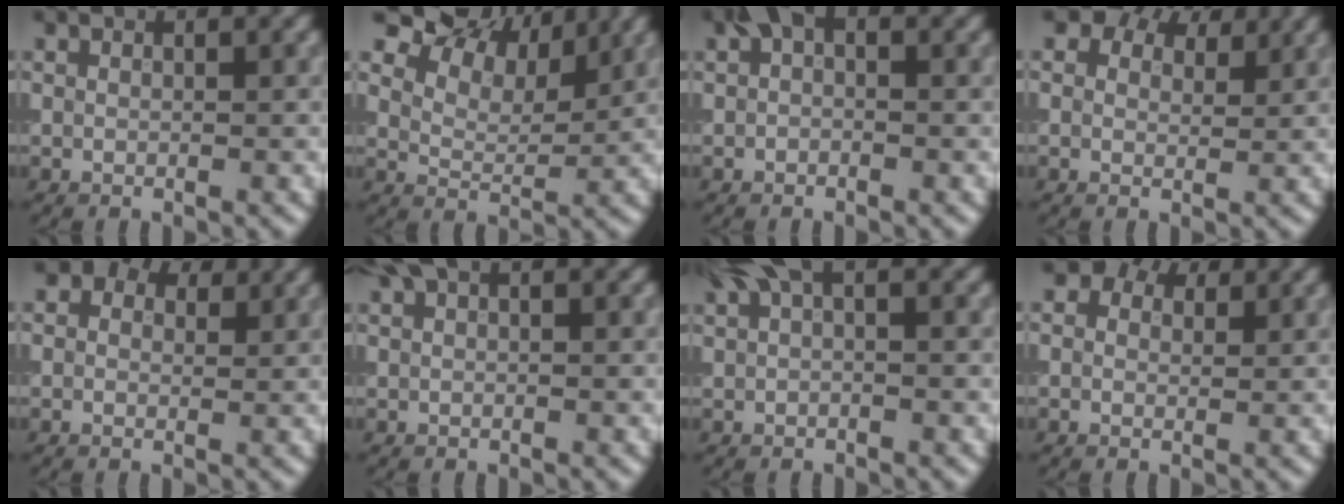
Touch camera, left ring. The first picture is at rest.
{"total": 9.1, "force": [6.6, 4.4, 4.3], "torque": [-0.080, 0.003, 0.114]}
{"total": 1.7, "force": [0.4, 1.1, 1.3], "torque": [-0.020, 0.008, 0.000]}
{"total": 4.4, "force": [3.2, 2.4, 1.7], "torque": [-0.025, -0.002, 0.041]}
{"total": 3.6, "force": [2.0, 2.3, 1.7], "torque": [-0.016, 0.005, 0.006]}
{"total": 1.6, "force": [1.0, 0.5, 1.1], "torque": [-0.018, 0.002, 0.016]}
{"total": 2.7, "force": [1.4, 0.8, 2.2], "torque": [-0.039, 0.004, 0.022]}
{"total": 2.9, "force": [1.8, 2.0, 1.2], "torque": [-0.014, 0.001, 0.009]}